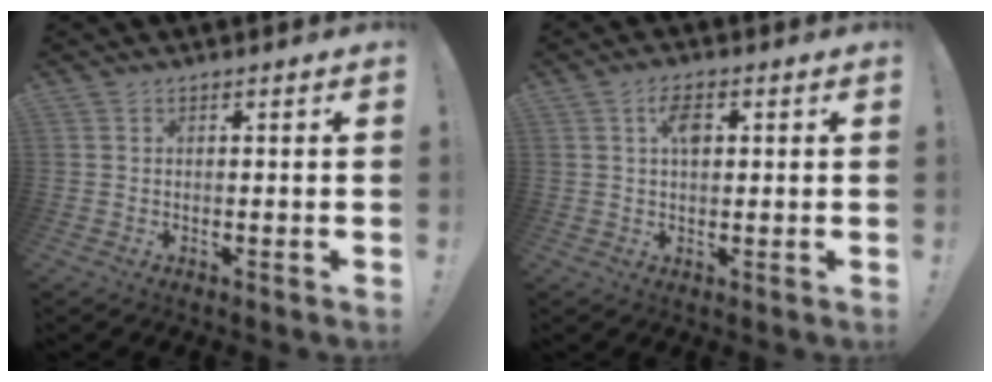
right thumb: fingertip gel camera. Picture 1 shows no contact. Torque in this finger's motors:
{"motor_torque": [0.18, 0.10, 0.93, 0.11, 0.00]}